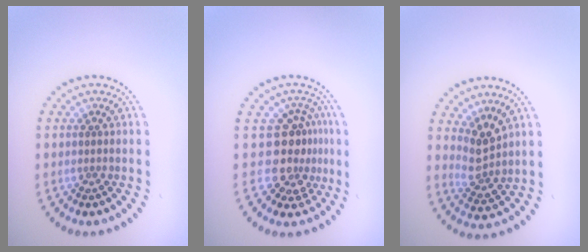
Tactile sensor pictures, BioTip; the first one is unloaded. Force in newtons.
{"total": 3.9, "press": 2.9, "slide": 2.6}
{"total": 2.7, "press": 2.0, "slide": 1.8}